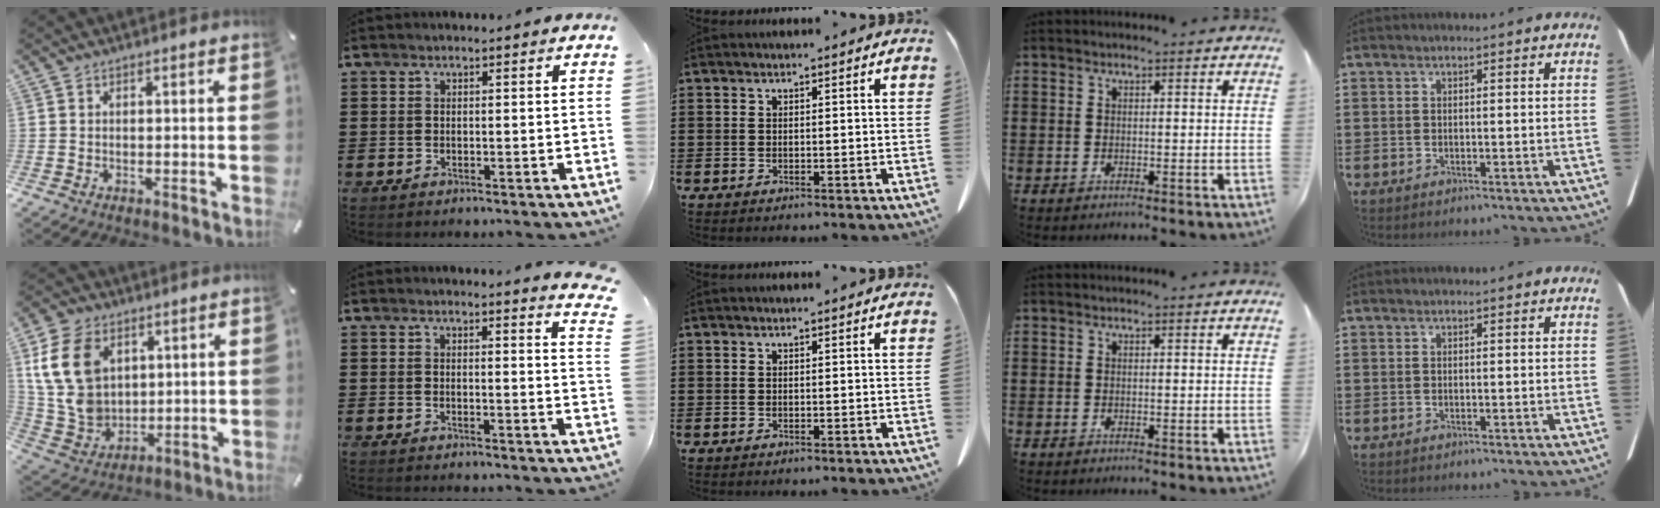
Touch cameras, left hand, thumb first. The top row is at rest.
{"thumb": {"total": 15.0, "force": [5.3, 11.6, 7.9], "torque": [-0.190, -0.010, 0.102]}, "index": {"total": 2.8, "force": [2.6, -0.6, 0.8], "torque": [-0.018, -0.012, 0.045]}}